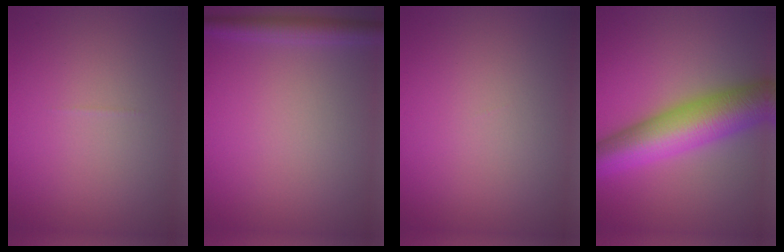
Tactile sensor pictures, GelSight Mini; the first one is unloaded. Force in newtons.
{"total": 2.8, "press": 2.8, "slide": 0.2}
{"total": 0.0}
{"total": 9.6, "press": 9.6, "slide": 0.3}